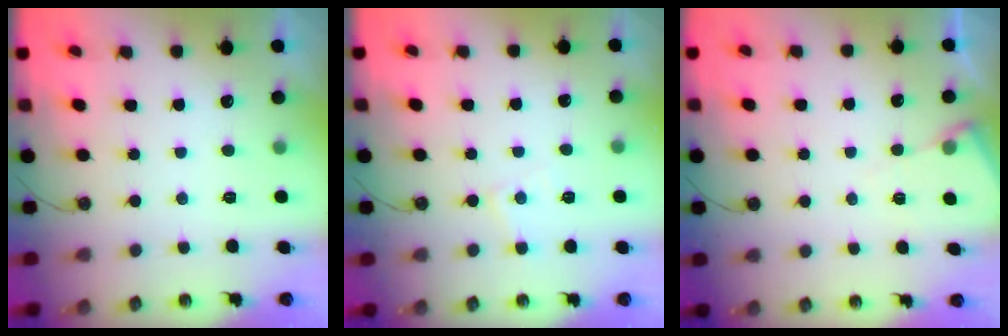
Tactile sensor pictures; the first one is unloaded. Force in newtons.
{"total": 5.3, "press": 5.2, "slide": 0.7}
{"total": 5.5, "press": 5.5, "slide": 0.5}